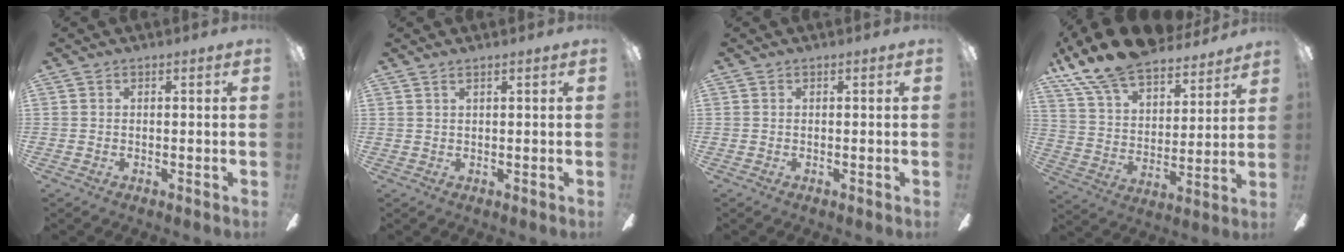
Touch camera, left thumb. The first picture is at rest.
{"total": 0.9, "force": [0.8, -0.1, 0.5], "torque": [-0.011, -0.001, 0.014]}
{"total": 0.0}
{"total": 15.6, "force": [13.0, 5.9, 6.4], "torque": [-0.135, -0.087, 0.236]}